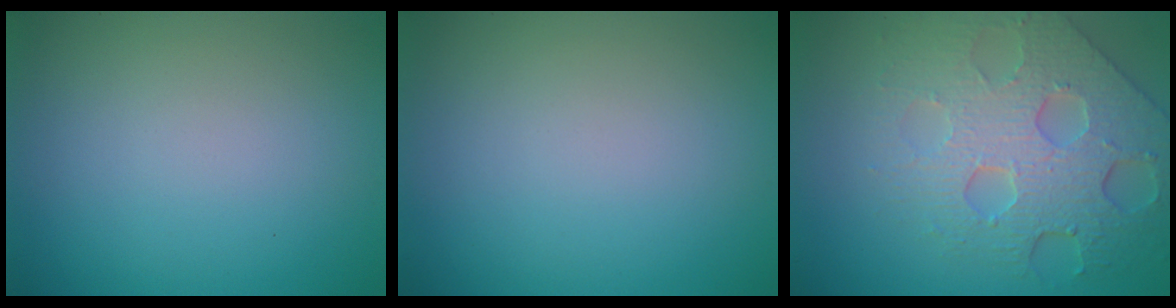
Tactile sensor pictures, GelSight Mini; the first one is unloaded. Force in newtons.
{"total": 0.0}
{"total": 7.7, "press": 5.7, "slide": 5.2}